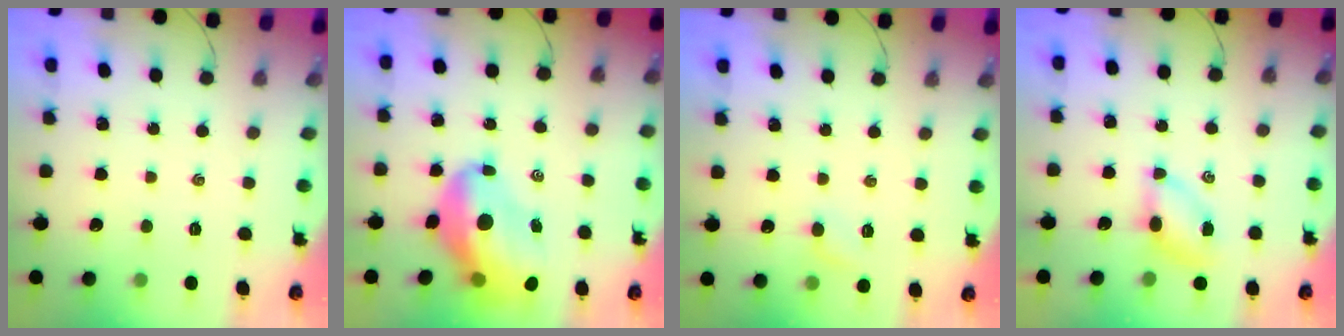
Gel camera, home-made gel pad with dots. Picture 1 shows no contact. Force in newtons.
{"total": 16.6, "press": 16.0, "slide": 4.7}
{"total": 5.3, "press": 5.1, "slide": 1.6}
{"total": 5.5, "press": 5.4, "slide": 0.7}